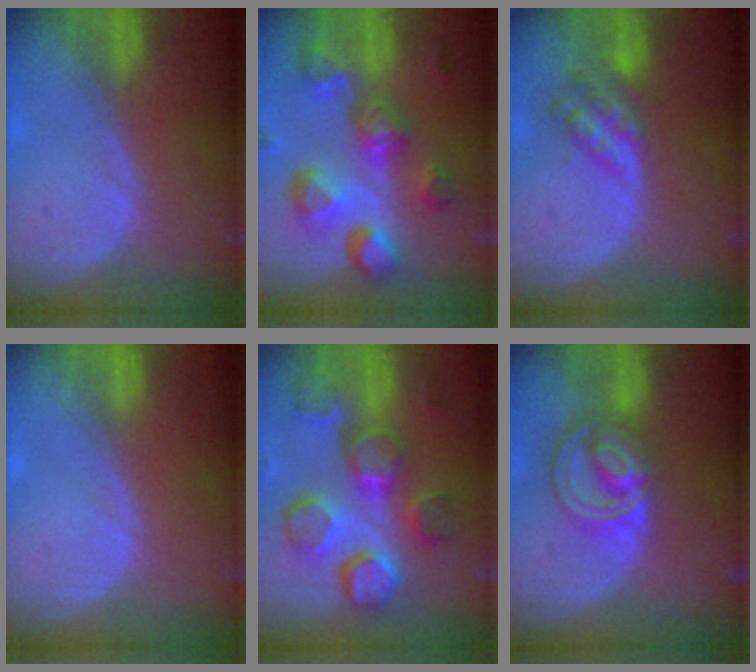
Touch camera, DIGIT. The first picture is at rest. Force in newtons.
{"total": 11.2, "press": 10.0, "slide": 5.0}
{"total": 6.1, "press": 5.3, "slide": 3.0}
{"total": 0.0}
{"total": 11.9, "press": 10.9, "slide": 4.6}
{"total": 8.7, "press": 7.3, "slide": 4.6}